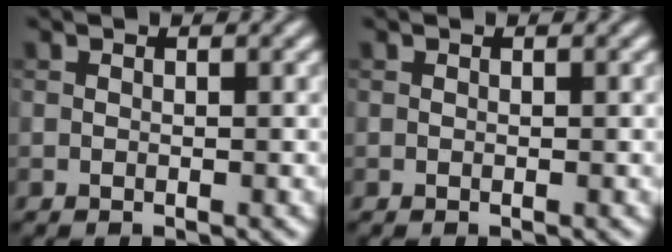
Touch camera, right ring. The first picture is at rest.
{"total": 0.0}